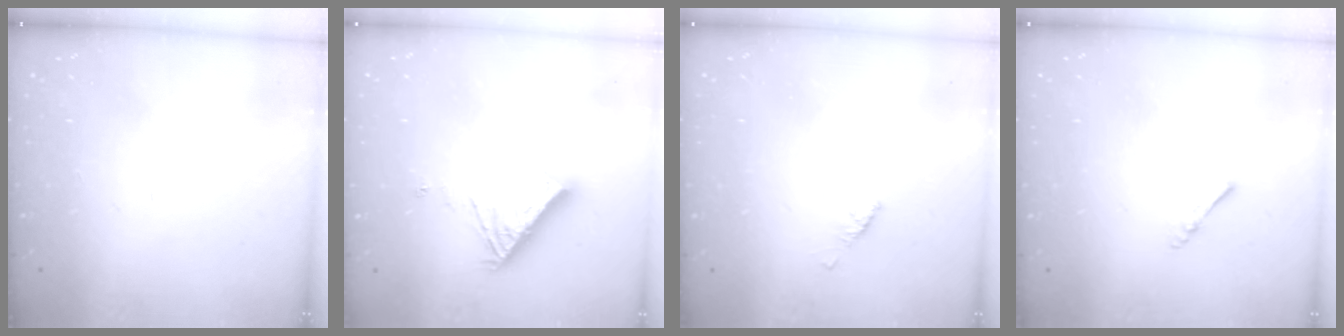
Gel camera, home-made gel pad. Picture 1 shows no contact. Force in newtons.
{"total": 10.3, "press": 10.2, "slide": 0.9}
{"total": 2.1, "press": 2.0, "slide": 0.6}
{"total": 2.4, "press": 2.3, "slide": 0.5}